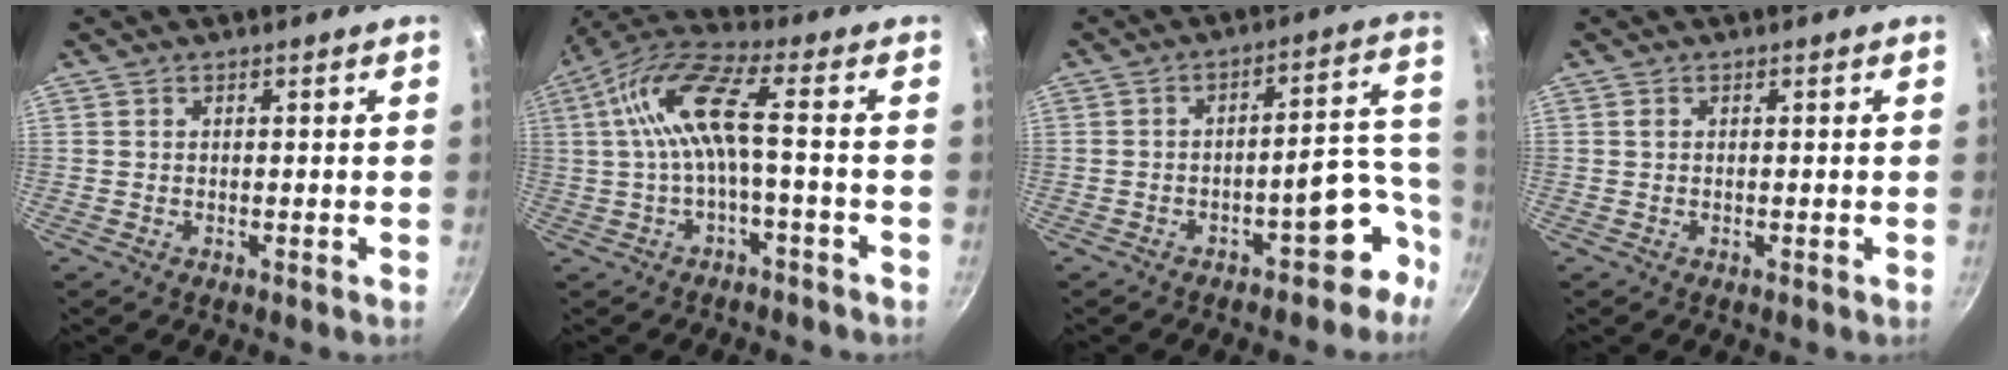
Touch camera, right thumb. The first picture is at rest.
{"total": 11.3, "force": [-0.6, 2.8, 10.9], "torque": [-0.233, 0.033, -0.015]}
{"total": 10.5, "force": [-6.0, 5.0, 7.0], "torque": [-0.010, 0.085, -0.075]}
{"total": 1.1, "force": [0.4, 0.8, 0.6], "torque": [-0.012, 0.001, 0.006]}